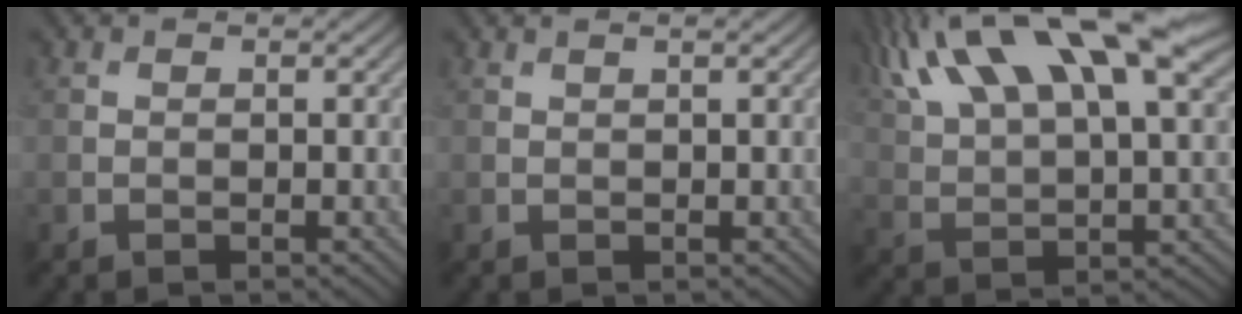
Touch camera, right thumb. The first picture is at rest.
{"total": 0.8, "force": [0.7, -0.1, 0.4], "torque": [-0.009, 0.005, 0.013]}
{"total": 19.3, "force": [11.4, 6.9, 14.0], "torque": [-0.273, 0.048, 0.179]}